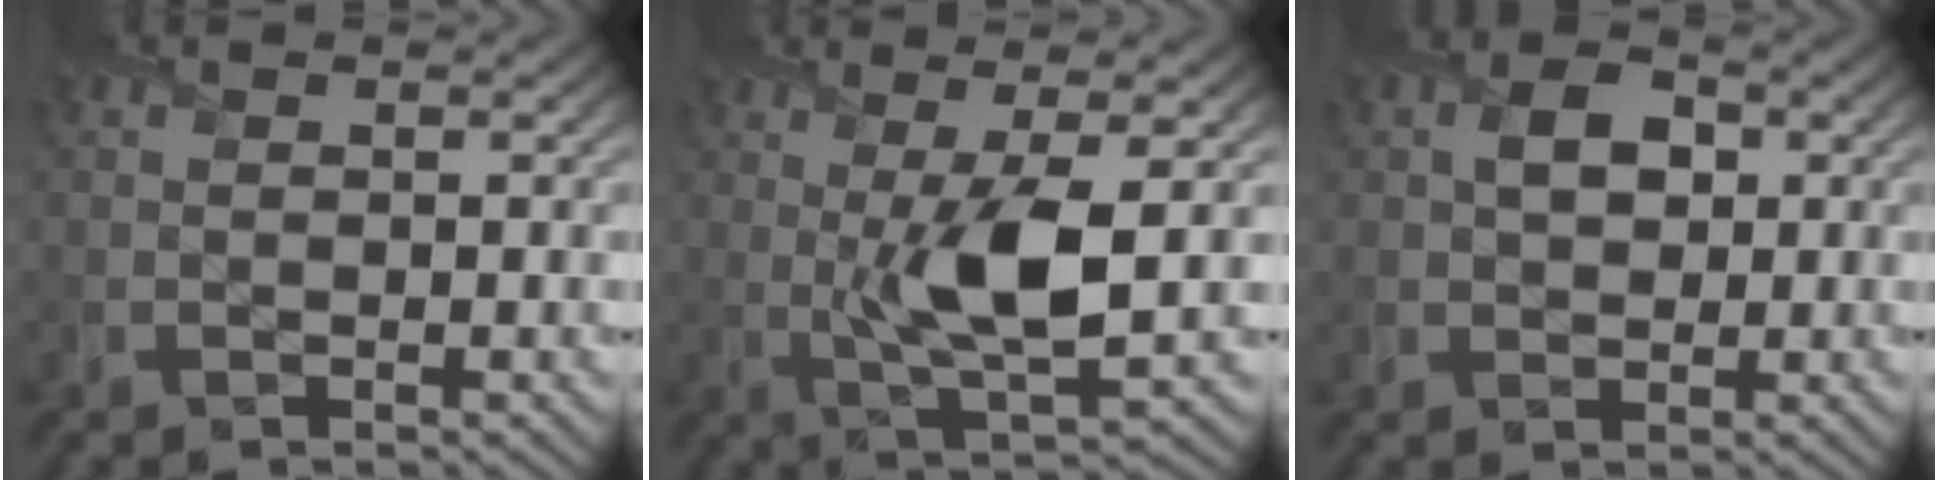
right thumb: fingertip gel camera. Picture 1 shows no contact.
{"total": 7.6, "force": [0.3, 2.2, 7.3], "torque": [-0.140, 0.000, 0.011]}
{"total": 3.7, "force": [0.8, 2.7, 2.4], "torque": [-0.049, 0.003, 0.010]}